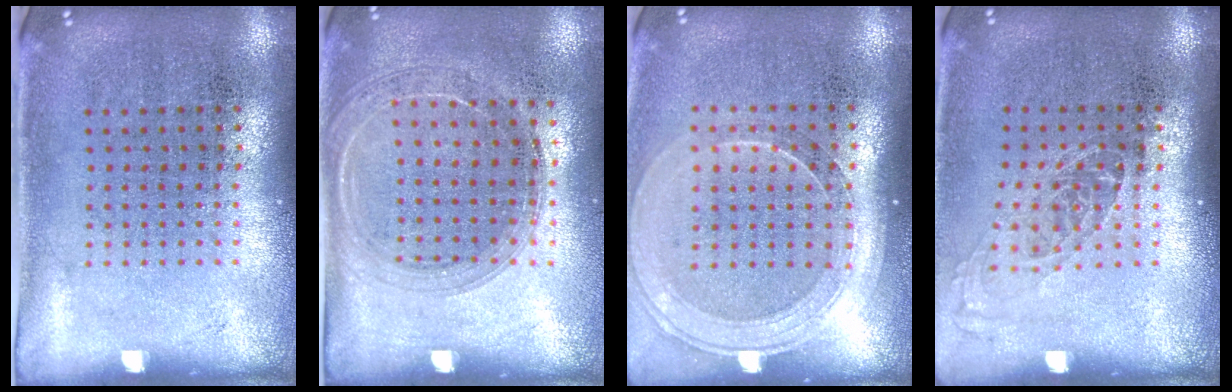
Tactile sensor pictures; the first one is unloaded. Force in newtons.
{"total": 1.6, "press": 1.5, "slide": 0.2}
{"total": 1.7, "press": 1.5, "slide": 0.7}
{"total": 1.2, "press": 1.0, "slide": 0.7}